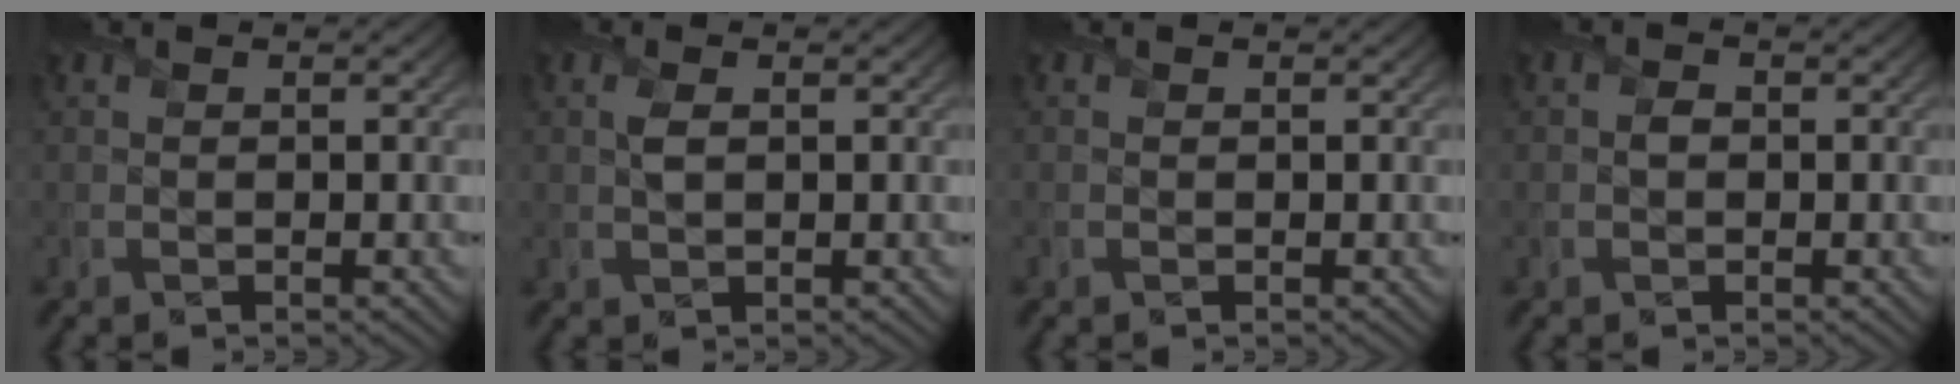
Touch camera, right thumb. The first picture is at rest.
{"total": 1.7, "force": [0.4, 0.8, 1.4], "torque": [-0.038, 0.002, 0.007]}
{"total": 0.0}
{"total": 1.0, "force": [-0.2, 0.9, 0.5], "torque": [-0.008, -0.006, -0.010]}